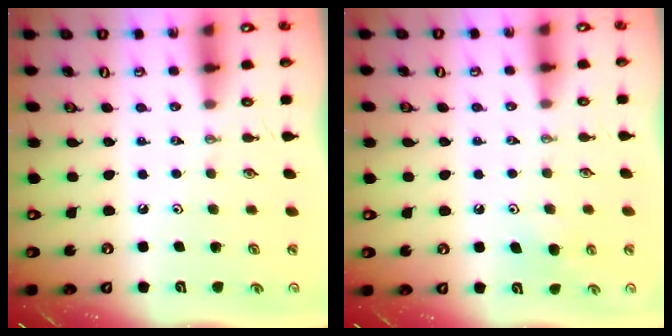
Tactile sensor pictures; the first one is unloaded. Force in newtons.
{"total": 6.7, "press": 6.7, "slide": 0.5}